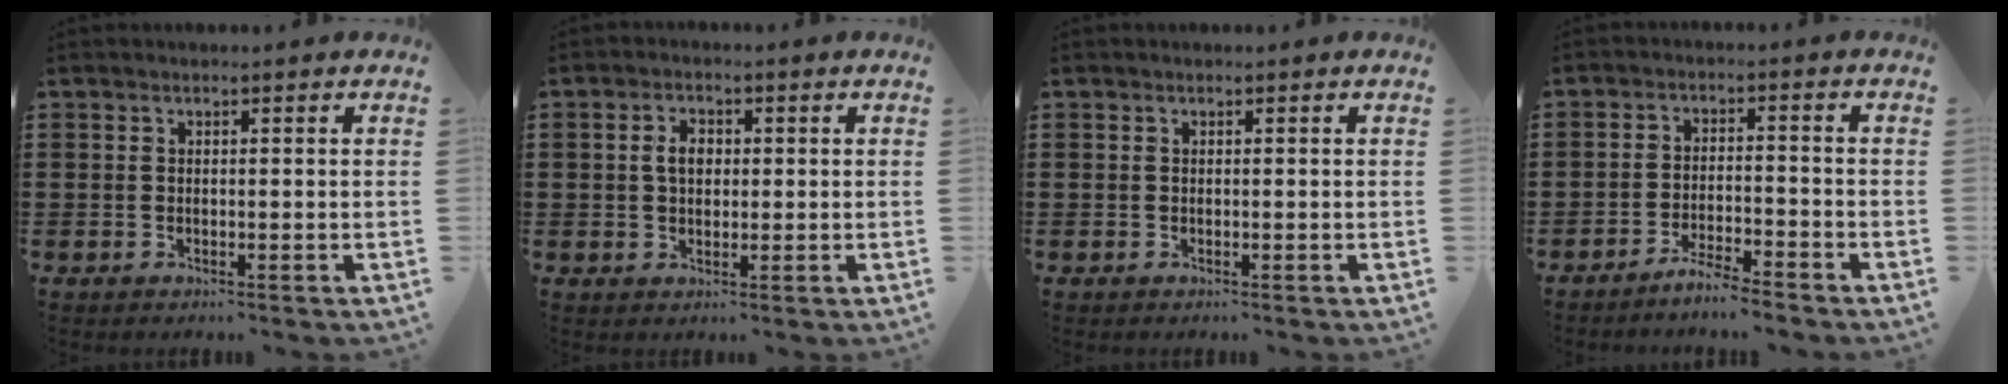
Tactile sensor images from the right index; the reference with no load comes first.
{"total": 3.2, "force": [0.4, 2.1, 2.4], "torque": [-0.052, 0.012, 0.004]}
{"total": 0.0}
{"total": 3.9, "force": [-3.8, -0.3, 0.9], "torque": [-0.024, -0.001, -0.078]}